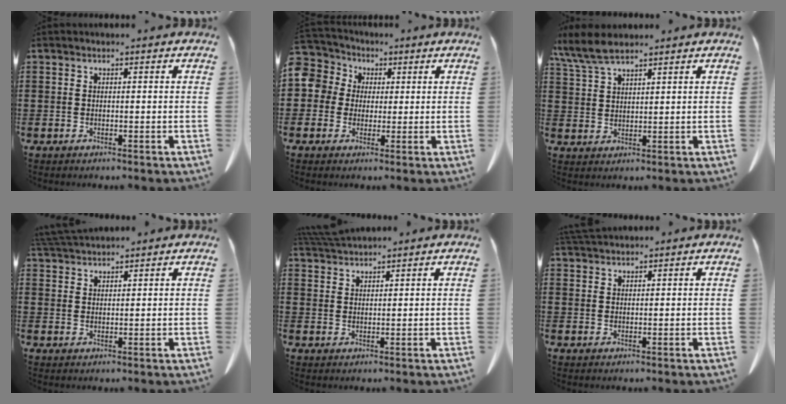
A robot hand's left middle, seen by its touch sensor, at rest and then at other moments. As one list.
[{"total": 5.5, "force": [0.9, 5.3, 1.1], "torque": [-0.064, 0.006, 0.010]}, {"total": 5.9, "force": [4.6, 1.5, 3.3], "torque": [-0.085, -0.008, 0.084]}, {"total": 3.3, "force": [3.2, 0.4, 0.7], "torque": [-0.023, -0.005, 0.062]}, {"total": 3.9, "force": [3.7, 0.3, 1.1], "torque": [-0.034, -0.004, 0.071]}, {"total": 2.0, "force": [2.0, 0.2, 0.3], "torque": [-0.011, 0.000, 0.039]}]